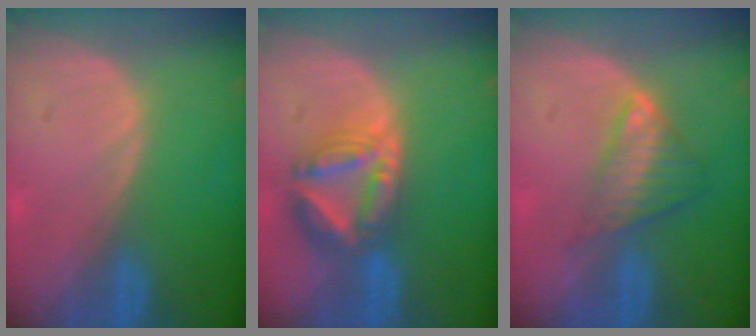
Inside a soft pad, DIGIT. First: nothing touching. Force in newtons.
{"total": 8.3, "press": 7.1, "slide": 4.2}
{"total": 6.1, "press": 5.3, "slide": 3.1}